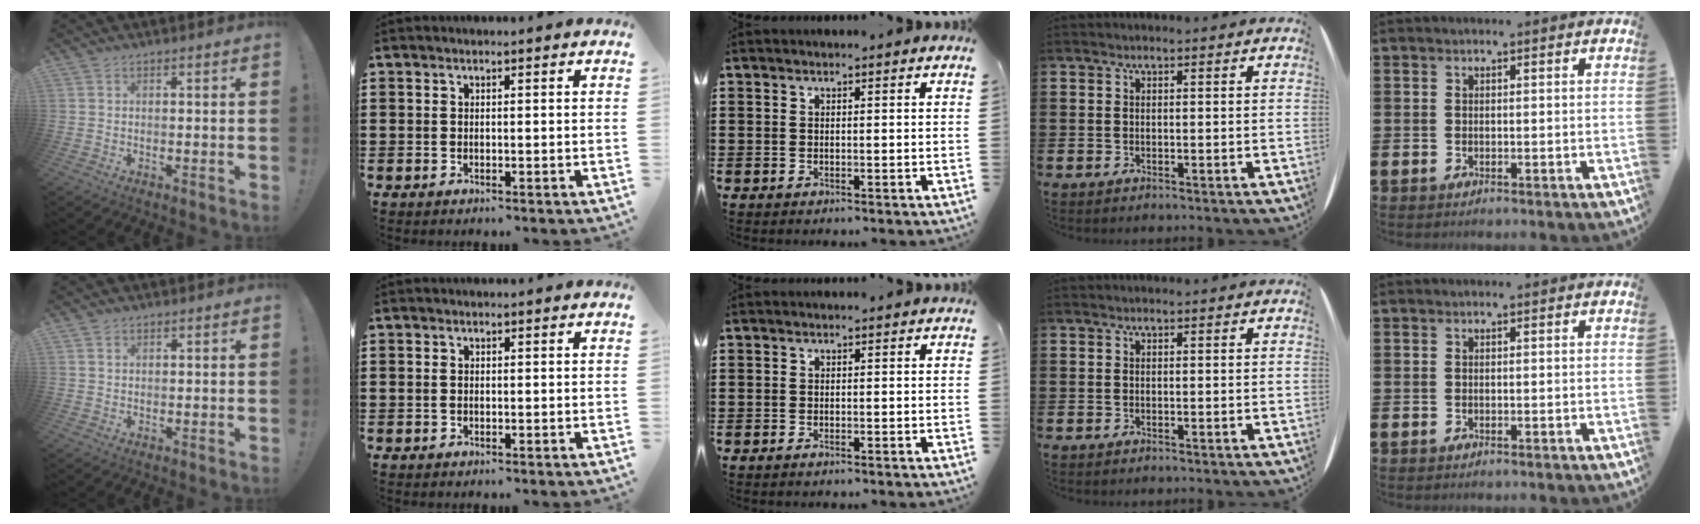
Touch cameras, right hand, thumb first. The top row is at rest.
{"thumb": {"total": 1.2, "force": [0.8, 0.9, 0.3], "torque": [0.001, -0.002, 0.014]}, "index": {"total": 0.7, "force": [0.0, 0.4, 0.5], "torque": [-0.012, 0.002, 0.000]}, "middle": {"total": 0.5, "force": [-0.3, 0.0, 0.4], "torque": [-0.011, -0.007, -0.004]}}